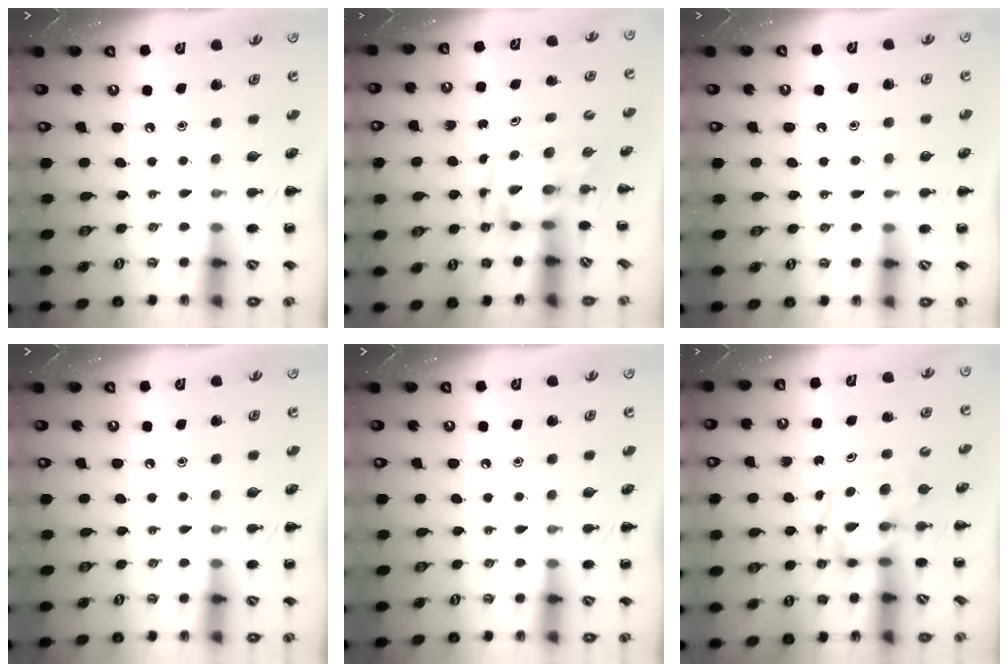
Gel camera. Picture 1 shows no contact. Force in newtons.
{"total": 3.2, "press": 3.1, "slide": 0.6}
{"total": 3.2, "press": 3.0, "slide": 1.1}
{"total": 0.0}
{"total": 0.0}
{"total": 3.9, "press": 3.9, "slide": 0.7}